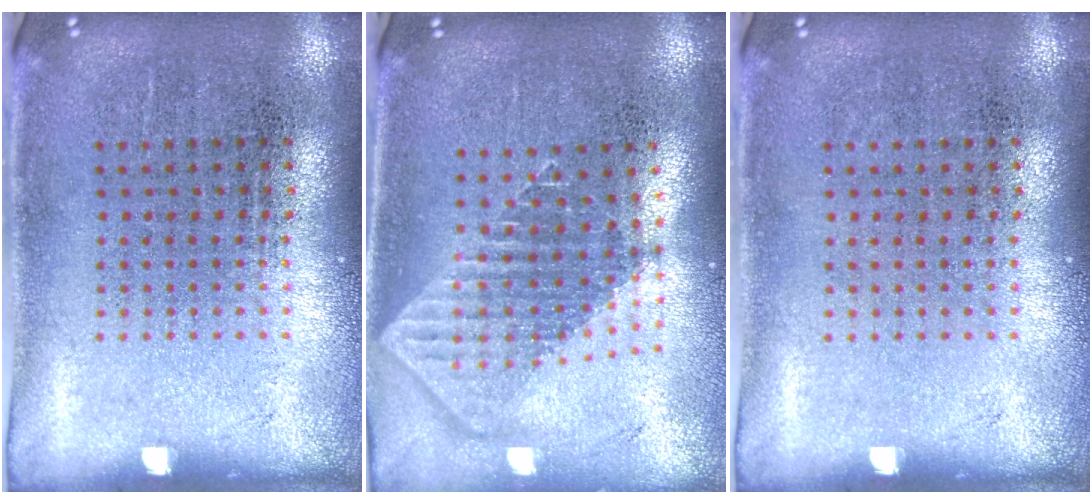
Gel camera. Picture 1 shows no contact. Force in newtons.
{"total": 1.8, "press": 1.5, "slide": 1.1}
{"total": 0.0}